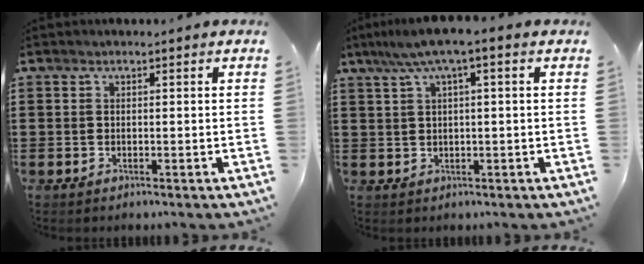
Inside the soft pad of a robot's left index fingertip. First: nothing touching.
{"total": 4.1, "force": [1.0, 0.3, 3.9], "torque": [-0.082, -0.001, 0.012]}